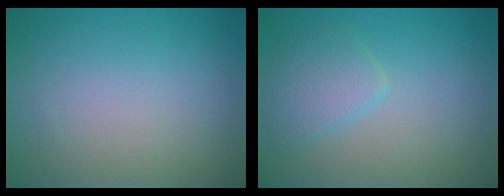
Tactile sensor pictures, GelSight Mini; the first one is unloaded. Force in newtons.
{"total": 2.4, "press": 2.4, "slide": 0.1}